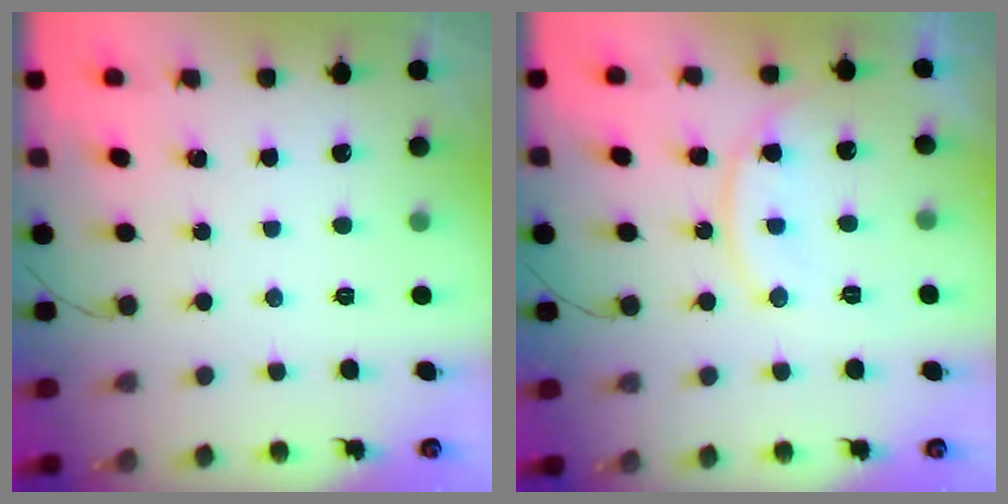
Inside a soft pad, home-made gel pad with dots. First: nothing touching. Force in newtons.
{"total": 11.4, "press": 11.4, "slide": 0.2}